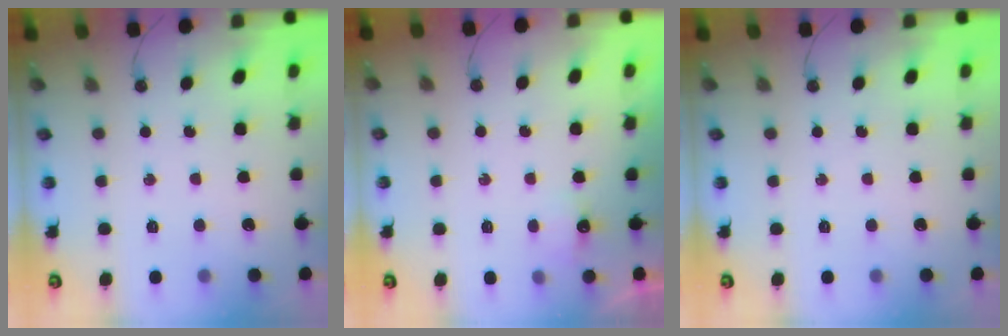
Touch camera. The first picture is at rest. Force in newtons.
{"total": 3.2, "press": 3.2, "slide": 0.5}
{"total": 0.0}